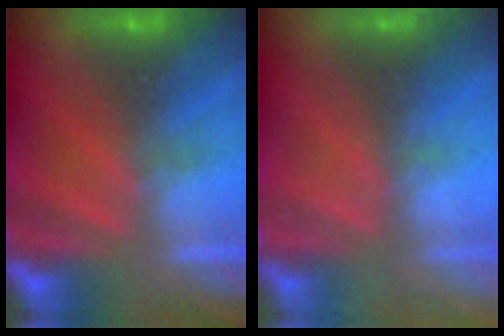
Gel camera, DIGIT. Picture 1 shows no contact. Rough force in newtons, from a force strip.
{"total": 2.3}